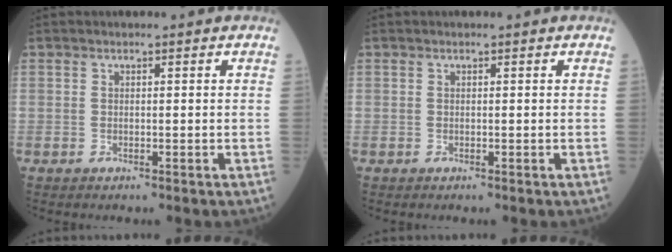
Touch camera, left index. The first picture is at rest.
{"total": 0.0}